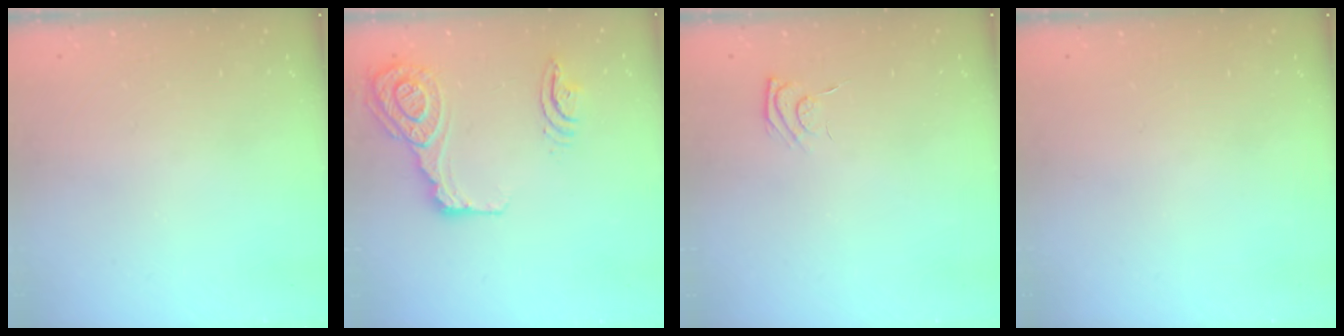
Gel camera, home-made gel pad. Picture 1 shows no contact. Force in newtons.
{"total": 17.9, "press": 17.6, "slide": 3.7}
{"total": 4.9, "press": 4.7, "slide": 1.1}
{"total": 0.0}